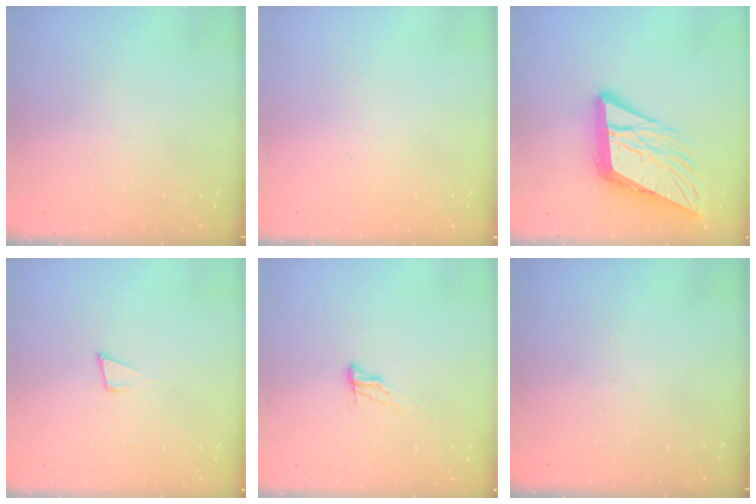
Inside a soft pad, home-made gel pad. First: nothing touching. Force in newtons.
{"total": 1.6, "press": 1.6, "slide": 0.1}
{"total": 16.4, "press": 16.2, "slide": 2.8}
{"total": 4.6, "press": 3.2, "slide": 3.3}
{"total": 5.1, "press": 5.1, "slide": 0.5}
{"total": 0.0}